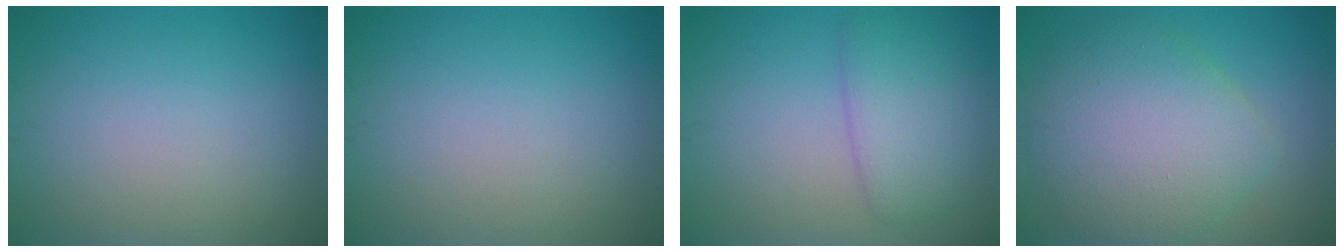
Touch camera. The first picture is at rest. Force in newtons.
{"total": 0.0}
{"total": 4.1, "press": 4.1, "slide": 0.2}
{"total": 7.5, "press": 7.5, "slide": 0.6}